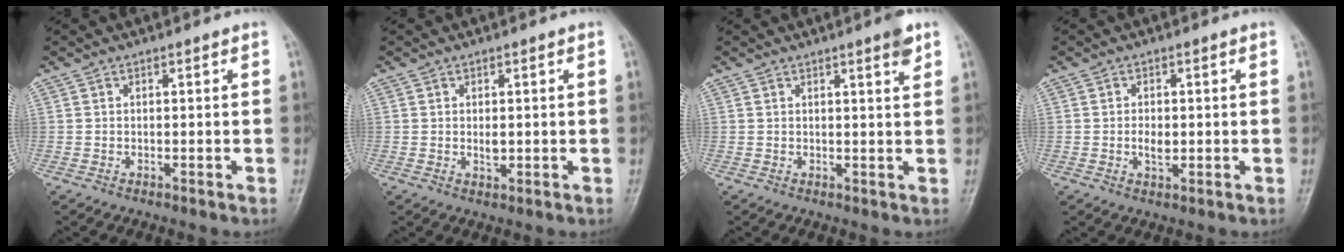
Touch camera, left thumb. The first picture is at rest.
{"total": 2.1, "force": [0.2, 1.2, 1.7], "torque": [-0.023, -0.004, 0.005]}
{"total": 2.8, "force": [1.8, 0.2, 2.2], "torque": [-0.028, -0.010, 0.023]}
{"total": 3.0, "force": [-0.2, 1.8, 2.4], "torque": [-0.037, -0.002, -0.003]}